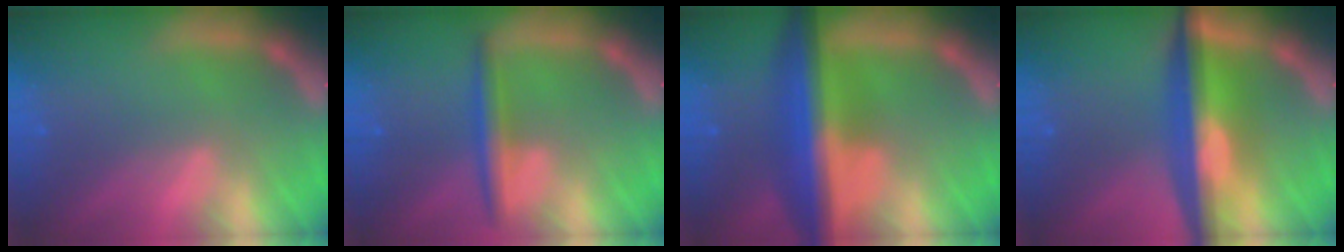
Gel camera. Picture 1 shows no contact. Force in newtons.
{"total": 3.0}
{"total": 10.0}
{"total": 8.5}